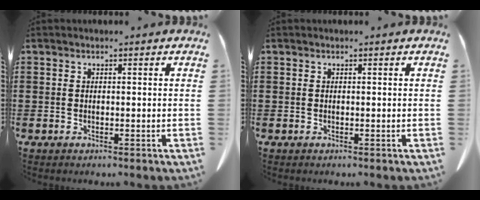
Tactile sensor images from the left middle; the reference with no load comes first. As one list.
[{"total": 0.0}]